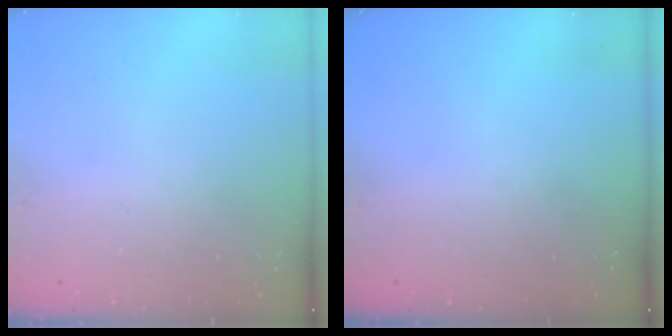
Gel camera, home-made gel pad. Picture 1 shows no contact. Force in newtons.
{"total": 0.0}